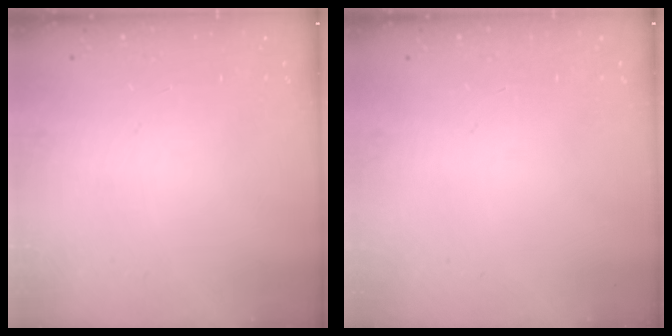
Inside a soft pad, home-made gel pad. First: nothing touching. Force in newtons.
{"total": 0.0}